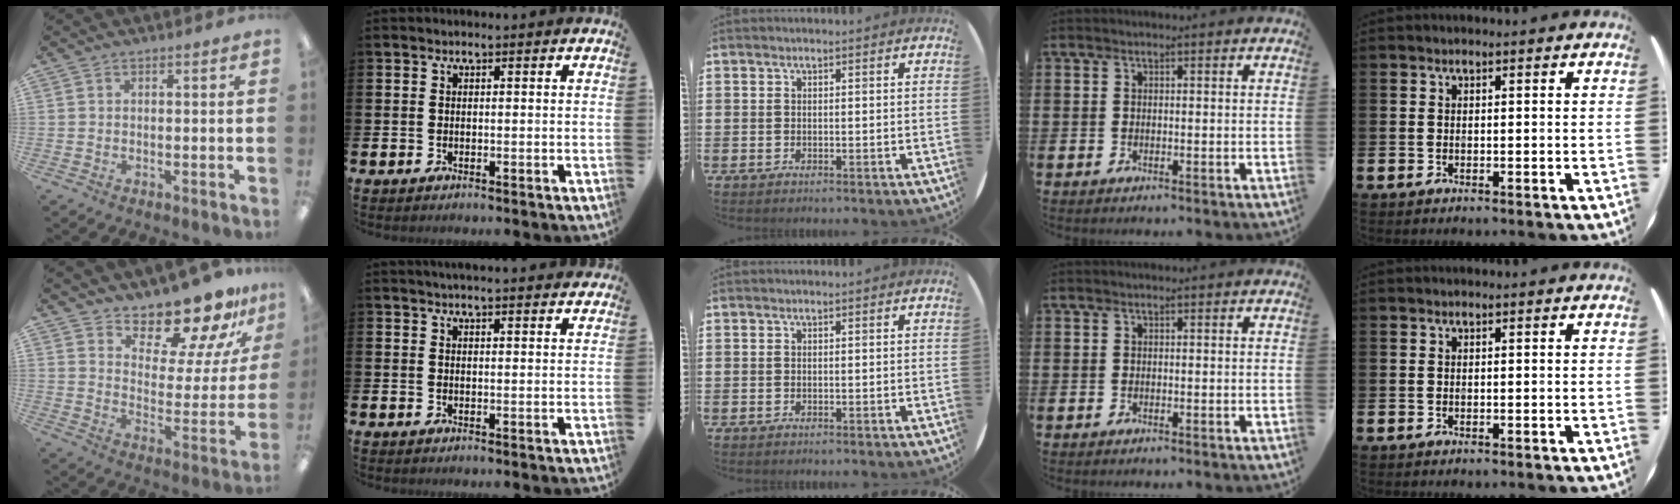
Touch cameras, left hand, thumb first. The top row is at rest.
{"thumb": {"total": 15.5, "force": [13.9, 4.2, 5.3], "torque": [-0.082, -0.121, 0.238]}, "index": {"total": 2.8, "force": [2.8, 0.0, 0.4], "torque": [-0.008, -0.012, 0.050]}}